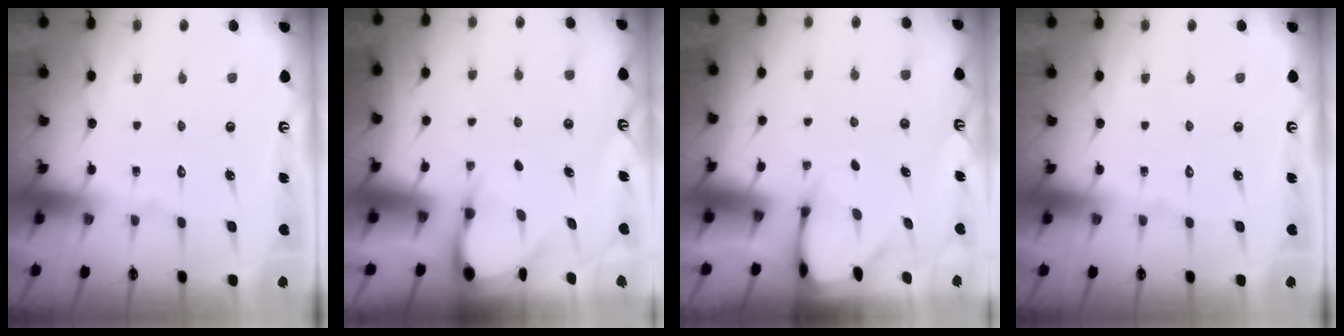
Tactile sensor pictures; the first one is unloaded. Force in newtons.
{"total": 3.4, "press": 3.4, "slide": 0.2}
{"total": 2.3, "press": 2.3, "slide": 0.1}
{"total": 0.0}